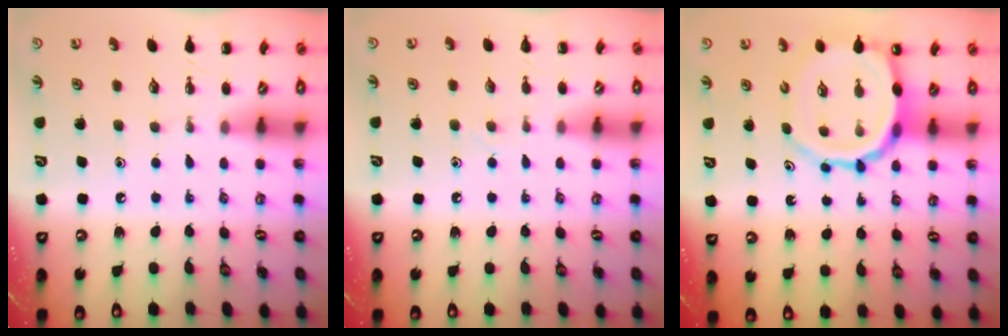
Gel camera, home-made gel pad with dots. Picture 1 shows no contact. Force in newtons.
{"total": 4.9, "press": 4.7, "slide": 1.4}
{"total": 11.1, "press": 10.7, "slide": 3.0}